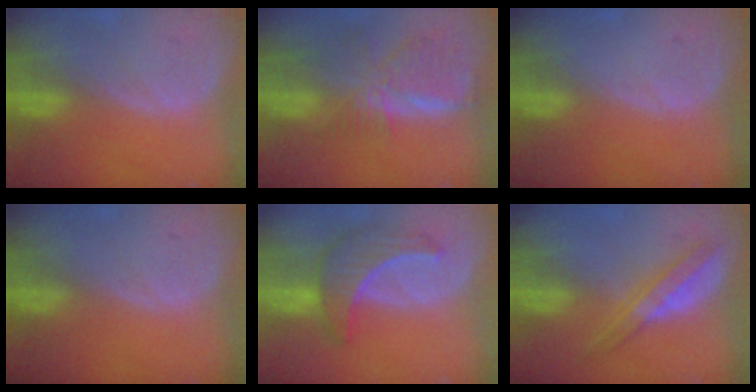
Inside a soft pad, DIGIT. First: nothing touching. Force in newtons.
{"total": 8.4, "press": 7.4, "slide": 4.1}
{"total": 0.0}
{"total": 0.0}
{"total": 6.6, "press": 6.5, "slide": 1.0}
{"total": 5.0, "press": 4.8, "slide": 1.4}